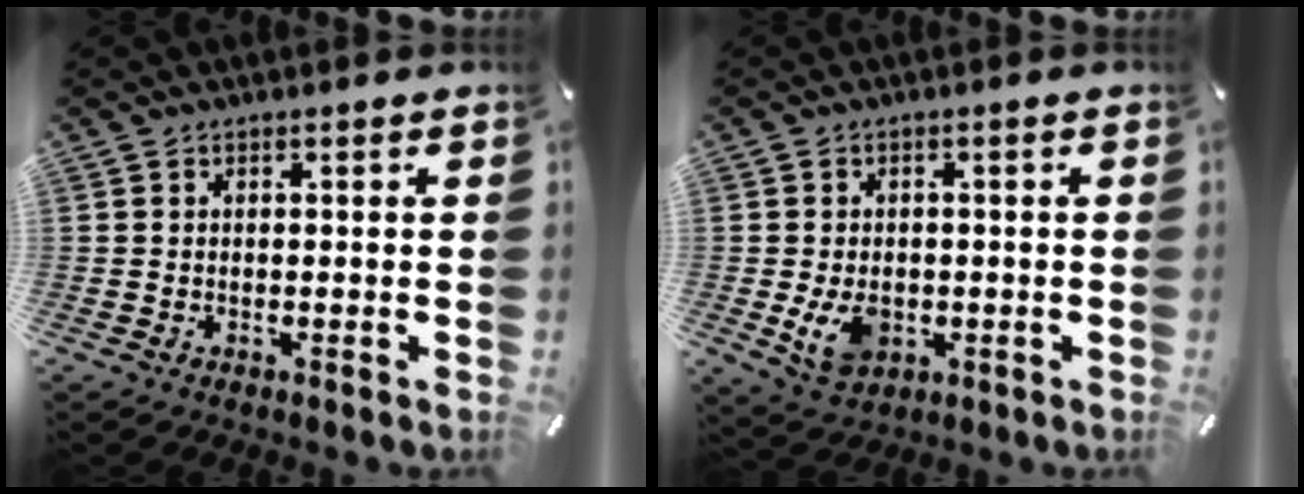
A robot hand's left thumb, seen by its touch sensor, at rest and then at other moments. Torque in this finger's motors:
{"motor_torque": [0.80, 2.12, 0.26, -0.23, 0.29]}